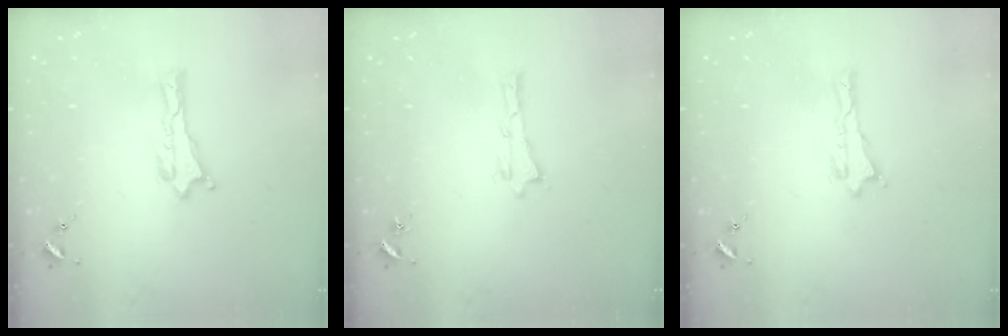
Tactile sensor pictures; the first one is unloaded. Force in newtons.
{"total": 0.0}
{"total": 0.0}